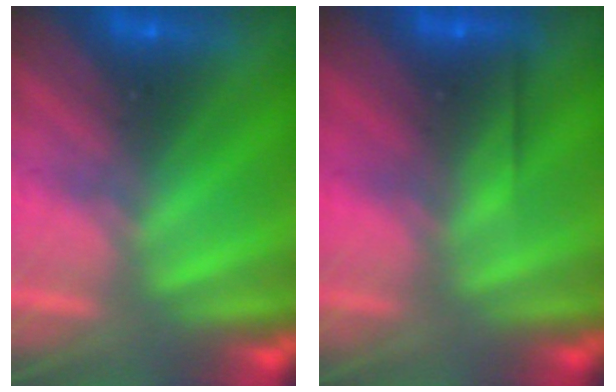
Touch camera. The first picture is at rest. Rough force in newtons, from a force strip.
{"total": 2.6}